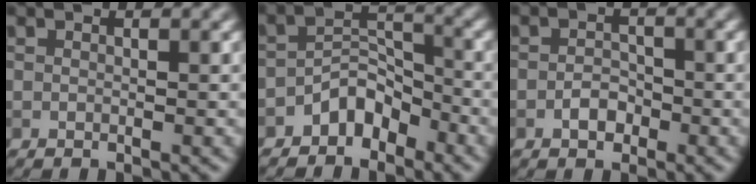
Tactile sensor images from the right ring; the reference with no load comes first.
{"total": 3.4, "force": [-2.4, 2.0, 1.5], "torque": [-0.015, 0.015, -0.046]}
{"total": 1.8, "force": [-0.9, 1.2, 1.0], "torque": [-0.015, 0.005, -0.018]}